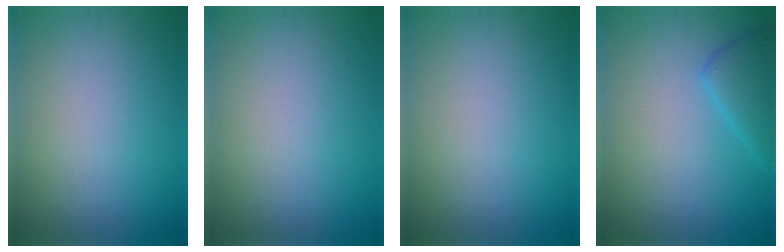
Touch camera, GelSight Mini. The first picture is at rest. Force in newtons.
{"total": 0.0}
{"total": 0.0}
{"total": 2.9, "press": 2.9, "slide": 0.2}